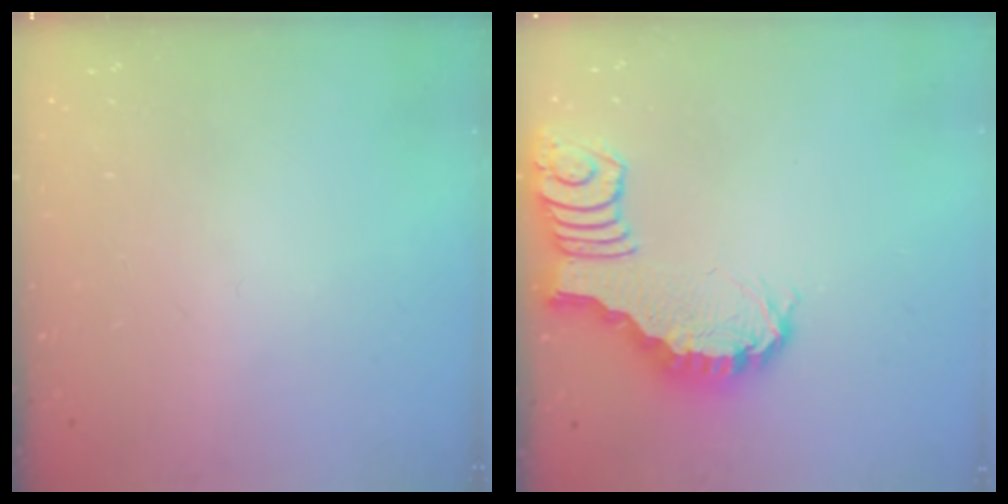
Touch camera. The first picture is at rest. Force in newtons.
{"total": 2.5, "press": 2.4, "slide": 0.5}